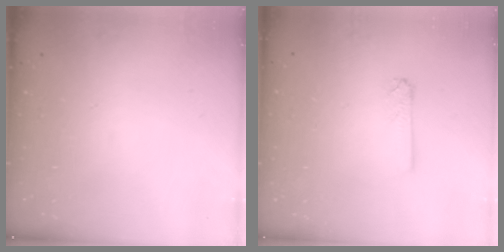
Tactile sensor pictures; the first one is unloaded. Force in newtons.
{"total": 2.2, "press": 2.2, "slide": 0.3}